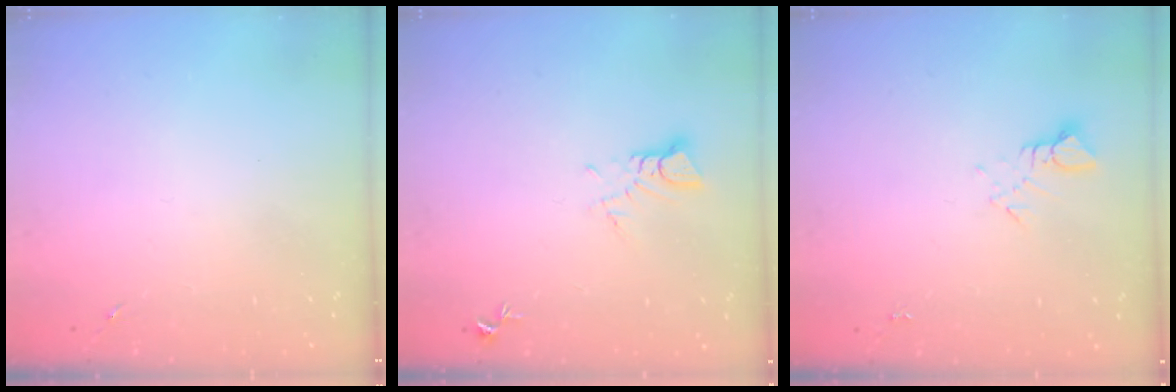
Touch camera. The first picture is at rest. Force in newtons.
{"total": 4.0, "press": 3.9, "slide": 0.3}
{"total": 3.8, "press": 3.8, "slide": 0.4}